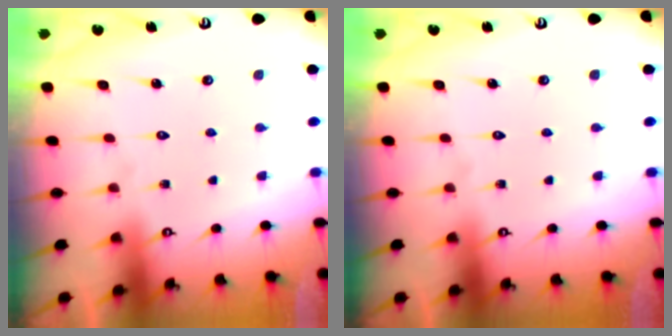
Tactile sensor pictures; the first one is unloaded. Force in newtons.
{"total": 0.0}